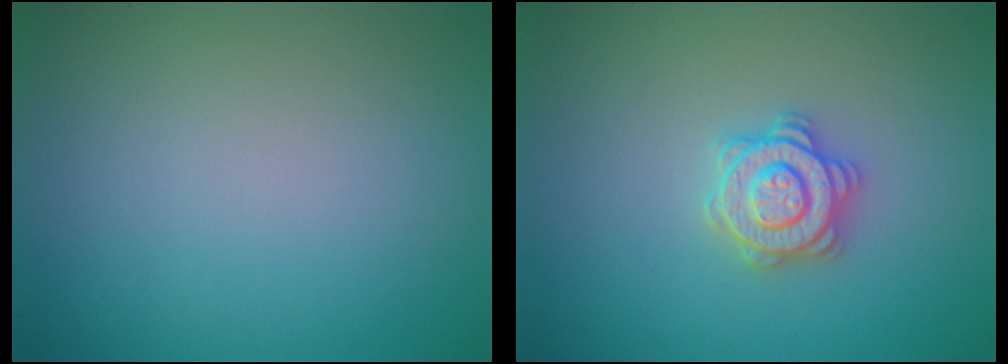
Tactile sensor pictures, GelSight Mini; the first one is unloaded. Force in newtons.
{"total": 2.9, "press": 2.8, "slide": 0.6}